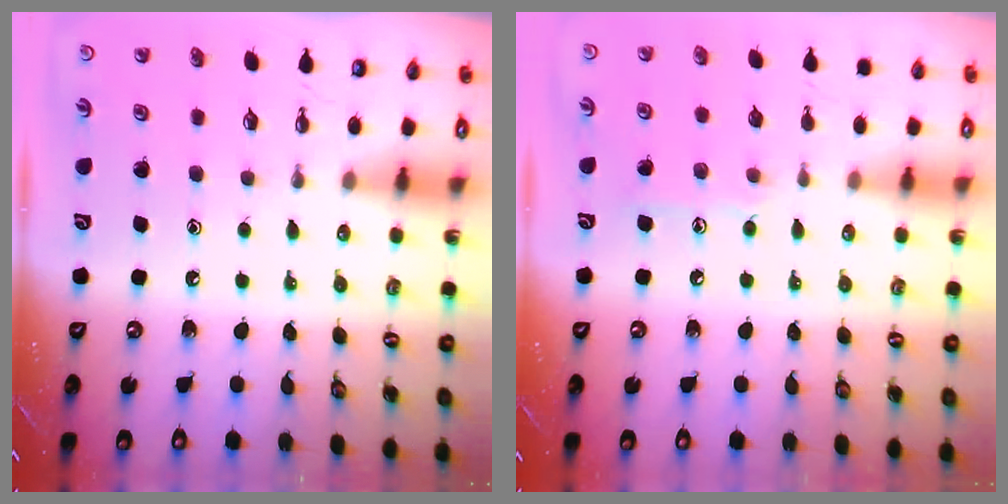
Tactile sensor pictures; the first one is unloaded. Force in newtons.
{"total": 7.8, "press": 7.8, "slide": 0.7}